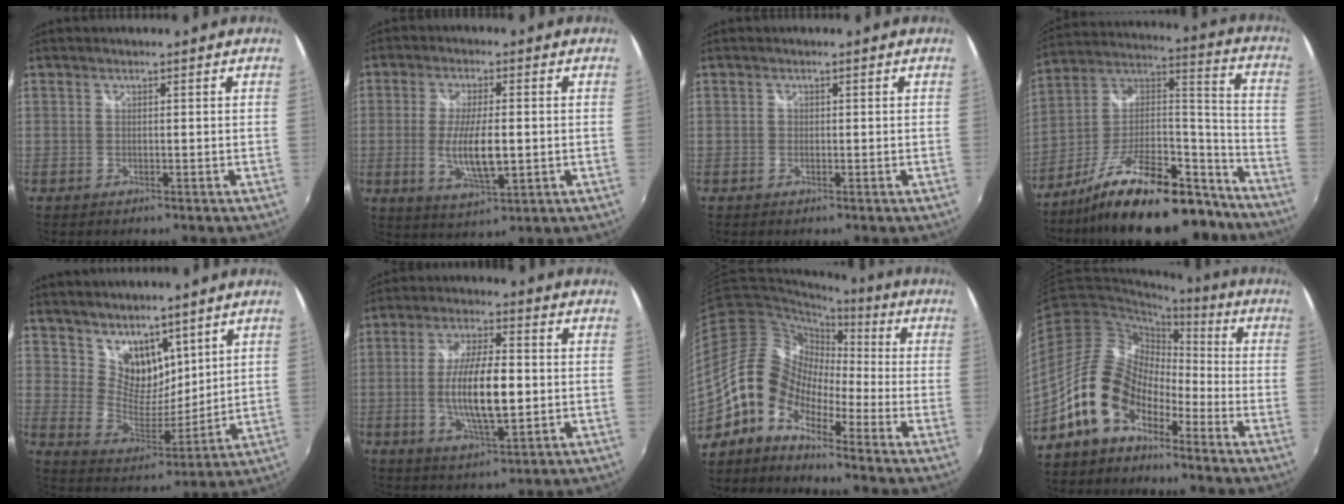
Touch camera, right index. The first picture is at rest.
{"total": 9.0, "force": [-1.1, 2.6, 8.5], "torque": [-0.163, -0.014, -0.016]}
{"total": 0.6, "force": [-0.1, 0.5, 0.0], "torque": [0.002, -0.001, -0.005]}
{"total": 26.0, "force": [-18.8, 9.3, 15.3], "torque": [-0.251, 0.019, -0.285]}
{"total": 11.0, "force": [7.9, 6.3, 4.5], "torque": [-0.074, 0.000, 0.157]}
{"total": 12.2, "force": [-1.1, 3.6, 11.6], "torque": [-0.219, -0.006, -0.017]}
{"total": 10.8, "force": [-6.2, 6.6, 5.9], "torque": [-0.101, 0.030, -0.147]}
{"total": 12.5, "force": [-7.9, 7.1, 6.6], "torque": [-0.125, 0.024, -0.156]}